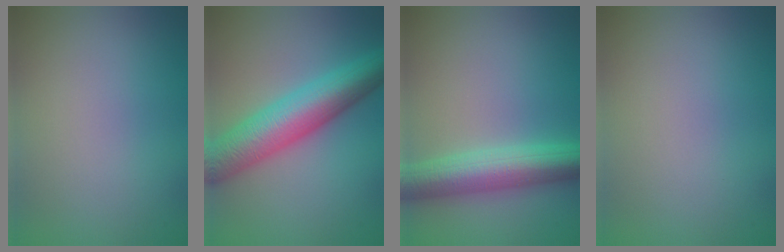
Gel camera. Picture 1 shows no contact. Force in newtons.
{"total": 8.4, "press": 8.4, "slide": 0.2}
{"total": 6.5, "press": 6.5, "slide": 0.0}
{"total": 0.0}